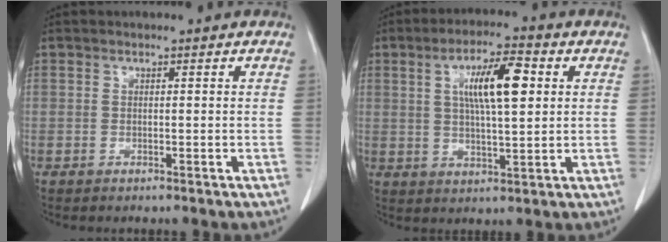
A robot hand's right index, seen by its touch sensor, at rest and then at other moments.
{"total": 9.5, "force": [2.5, 2.0, 9.0], "torque": [-0.159, 0.011, 0.044]}